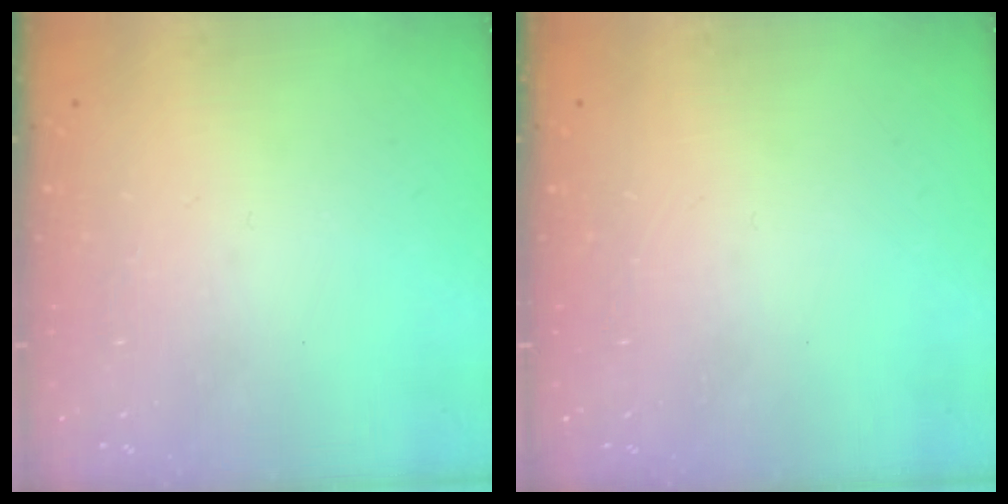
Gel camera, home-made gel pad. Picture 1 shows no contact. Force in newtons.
{"total": 0.0}